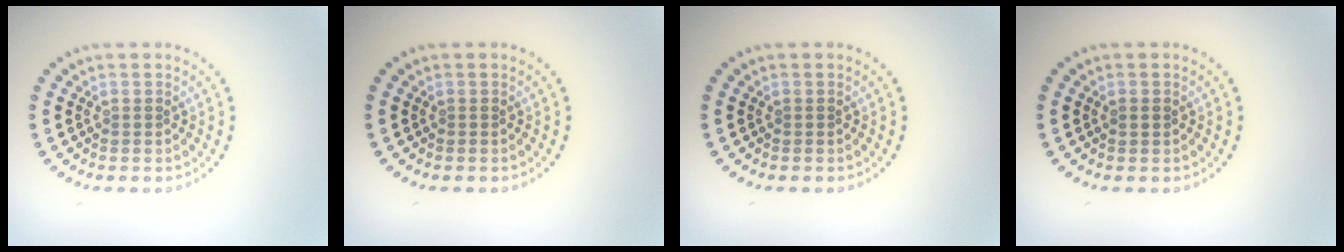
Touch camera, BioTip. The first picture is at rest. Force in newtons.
{"total": 0.0}
{"total": 0.0}
{"total": 0.8, "press": 0.8, "slide": 0.1}